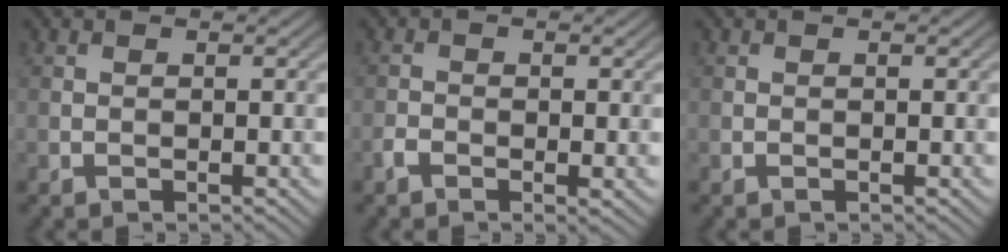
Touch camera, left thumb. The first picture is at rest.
{"total": 2.1, "force": [-1.0, 1.0, 1.5], "torque": [-0.030, -0.002, -0.022]}
{"total": 0.0}